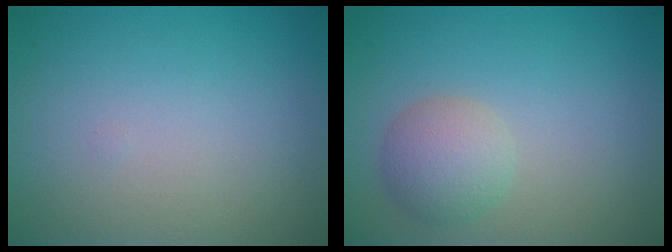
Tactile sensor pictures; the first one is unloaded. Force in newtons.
{"total": 3.0, "press": 3.0, "slide": 0.1}